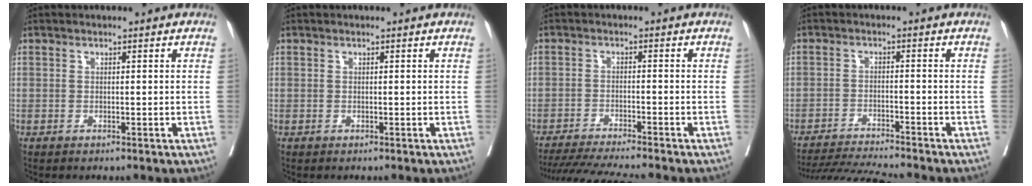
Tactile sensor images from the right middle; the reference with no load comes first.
{"total": 0.0}
{"total": 10.4, "force": [-9.4, -0.9, 4.3], "torque": [-0.056, -0.017, -0.154]}
{"total": 8.8, "force": [-8.4, -1.2, 2.4], "torque": [-0.033, -0.011, -0.142]}